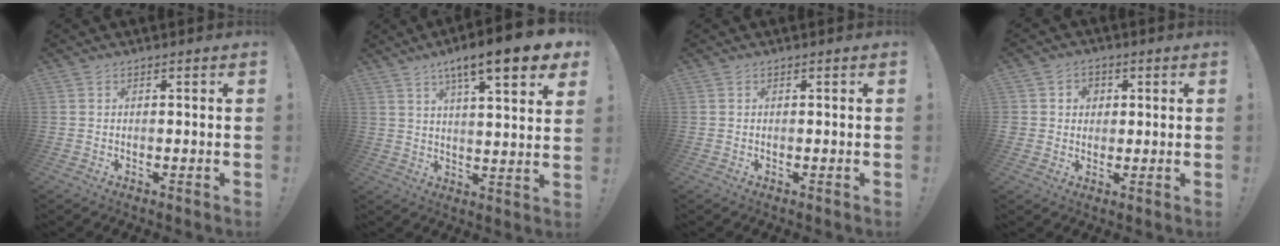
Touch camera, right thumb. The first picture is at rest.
{"total": 13.0, "force": [7.9, 1.7, 10.2], "torque": [-0.151, -0.045, 0.119]}
{"total": 0.0}
{"total": 4.0, "force": [1.0, 3.9, 0.6], "torque": [-0.008, -0.002, 0.017]}